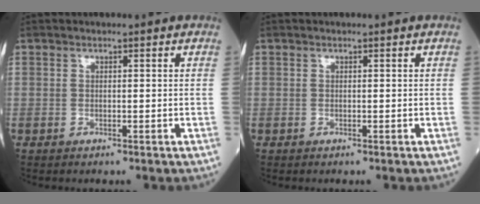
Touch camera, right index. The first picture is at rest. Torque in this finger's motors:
{"motor_torque": [0.00, 0.01, 0.04, 0.01]}